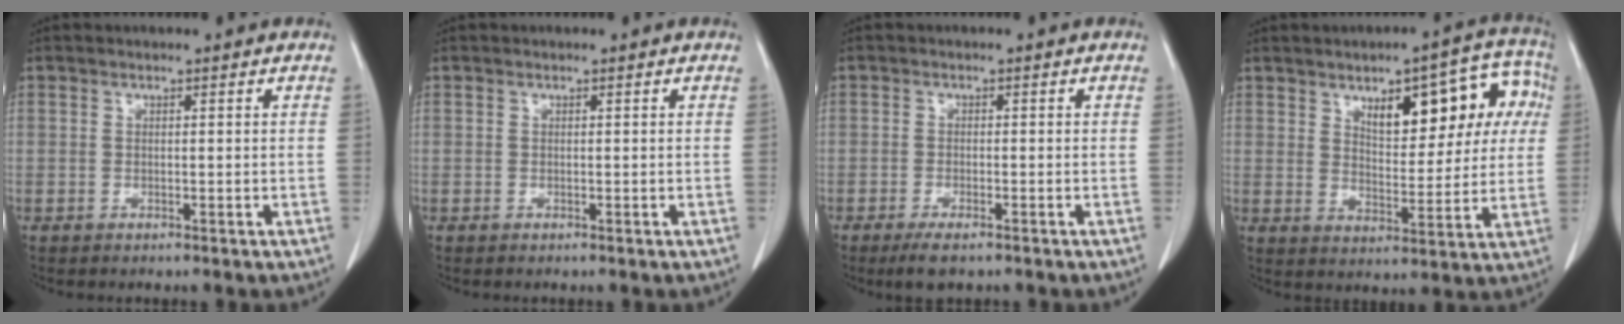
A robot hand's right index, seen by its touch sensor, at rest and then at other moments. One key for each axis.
{"total": 0.0}
{"total": 3.5, "fx": -2.5, "fy": 0.8, "fz": 2.3, "tx": -0.044, "ty": -0.006, "tz": -0.039}
{"total": 13.5, "fx": 4.9, "fy": 5.4, "fz": 11.4, "tx": -0.136, "ty": 0.033, "tz": 0.069}